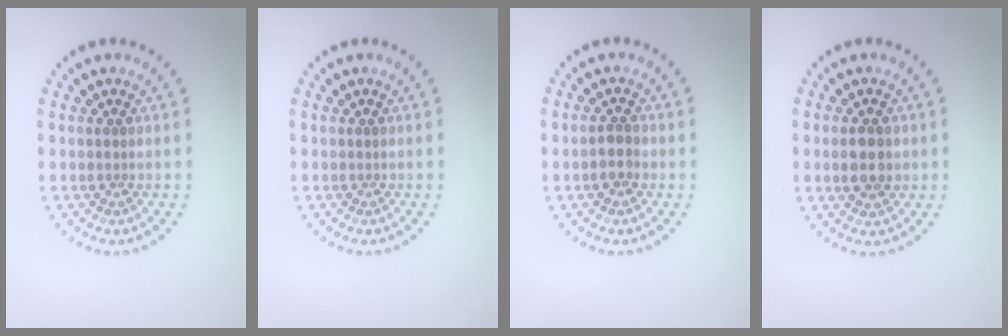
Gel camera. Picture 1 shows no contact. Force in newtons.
{"total": 0.0}
{"total": 1.8, "press": 1.7, "slide": 0.6}
{"total": 3.2, "press": 3.2, "slide": 0.1}